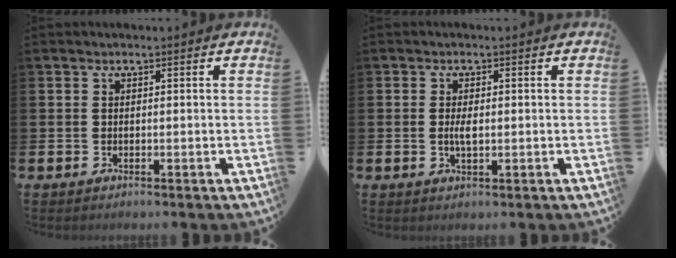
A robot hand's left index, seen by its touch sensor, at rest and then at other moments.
{"total": 2.1, "force": [-0.1, 0.8, 1.9], "torque": [-0.036, 0.001, -0.003]}